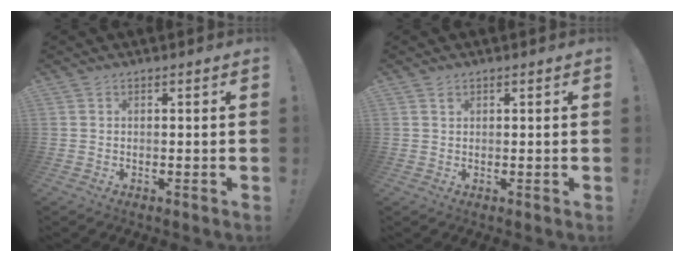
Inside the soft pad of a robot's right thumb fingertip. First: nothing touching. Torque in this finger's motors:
{"motor_torque": [-0.11, 0.09, 0.12, -0.05, 0.03]}